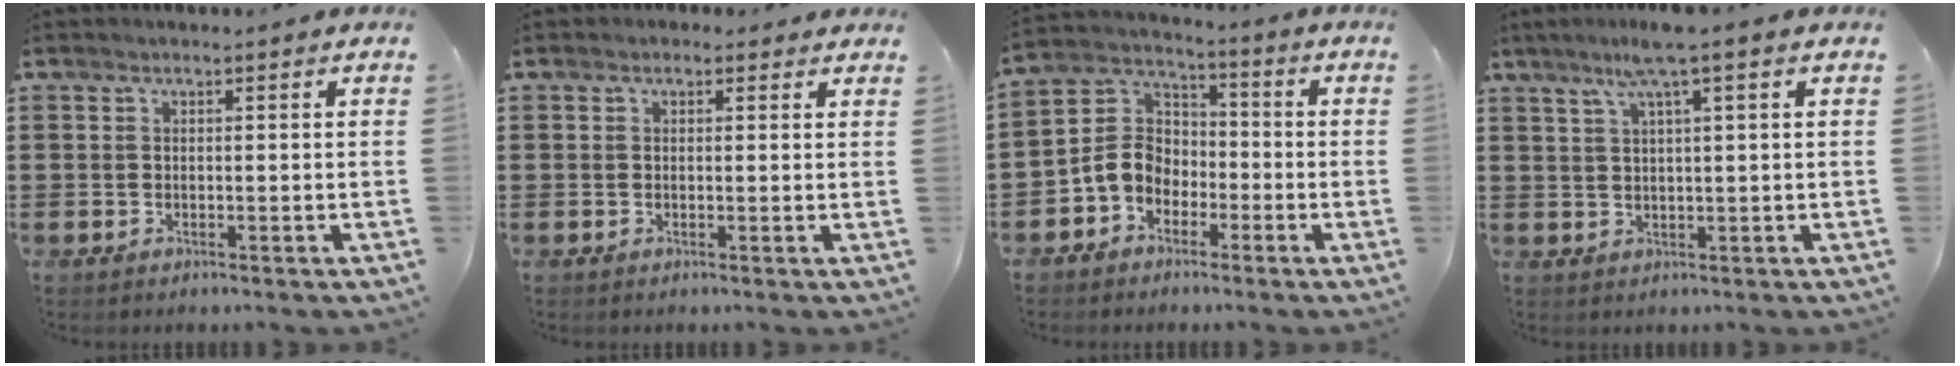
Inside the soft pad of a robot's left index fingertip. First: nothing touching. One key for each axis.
{"total": 1.0, "fx": 0.5, "fy": 0.7, "fz": 0.4, "tx": -0.010, "ty": 0.007, "tz": 0.009}
{"total": 6.3, "fx": -2.6, "fy": 5.1, "fz": 2.6, "tx": -0.085, "ty": 0.008, "tz": -0.061}
{"total": 5.1, "fx": 2.6, "fy": -0.3, "fz": 4.4, "tx": -0.090, "ty": 0.003, "tz": 0.042}